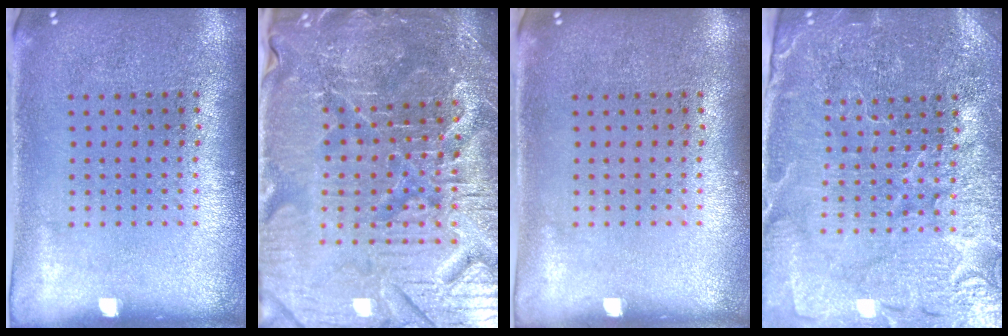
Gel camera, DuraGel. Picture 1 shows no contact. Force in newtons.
{"total": 5.6, "press": 5.3, "slide": 1.7}
{"total": 0.0}
{"total": 4.2, "press": 4.0, "slide": 1.2}